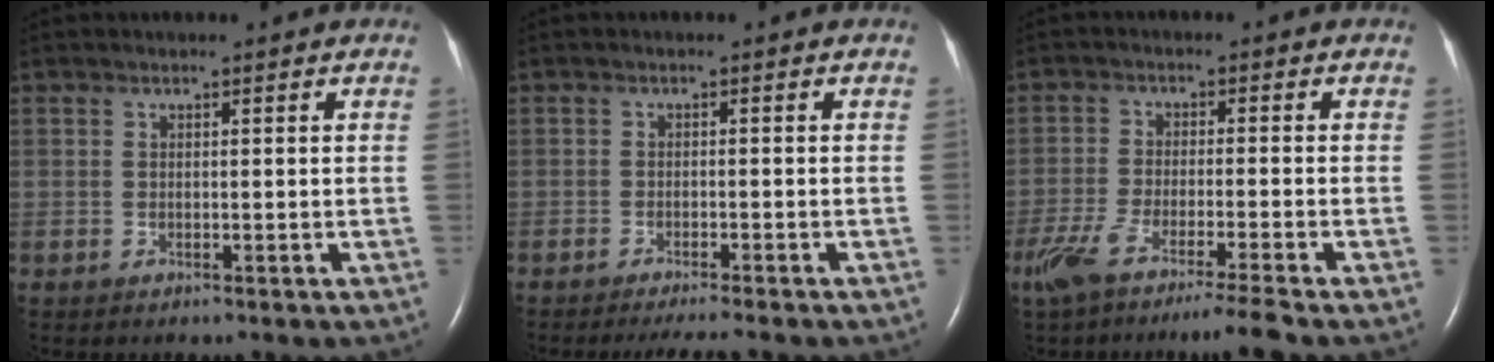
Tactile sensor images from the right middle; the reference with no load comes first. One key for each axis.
{"total": 4.8, "fx": -4.2, "fy": 0.1, "fz": 2.4, "tx": -0.032, "ty": -0.011, "tz": -0.061}
{"total": 10.0, "fx": -7.6, "fy": -1.0, "fz": 6.5, "tx": -0.107, "ty": -0.029, "tz": -0.127}